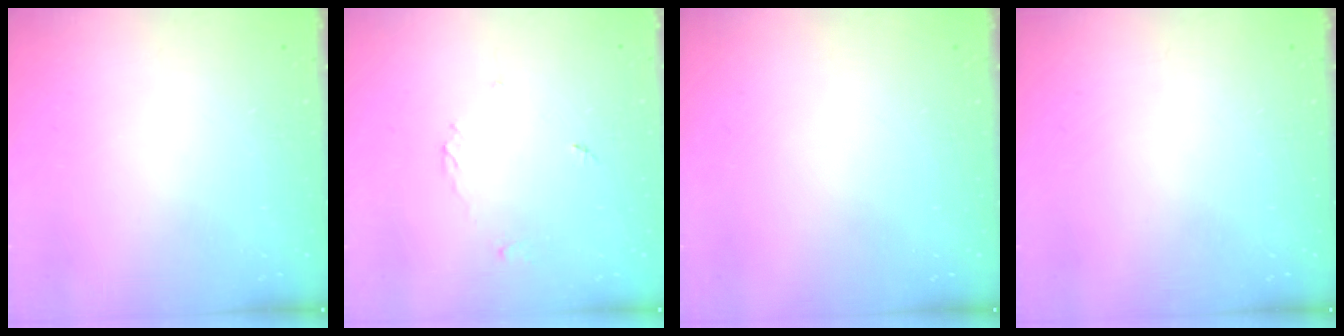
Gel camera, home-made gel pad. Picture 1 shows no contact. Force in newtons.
{"total": 3.3, "press": 3.3, "slide": 0.3}
{"total": 0.0}
{"total": 0.0}